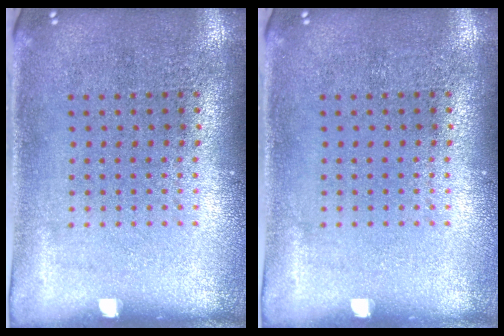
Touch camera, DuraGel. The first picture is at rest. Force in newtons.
{"total": 0.0}